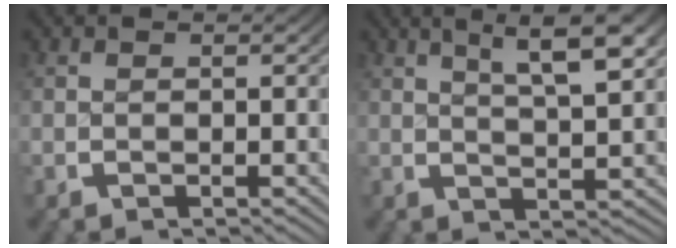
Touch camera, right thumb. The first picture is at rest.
{"total": 6.7, "force": [3.5, 2.5, 5.1], "torque": [-0.062, 0.017, 0.049]}